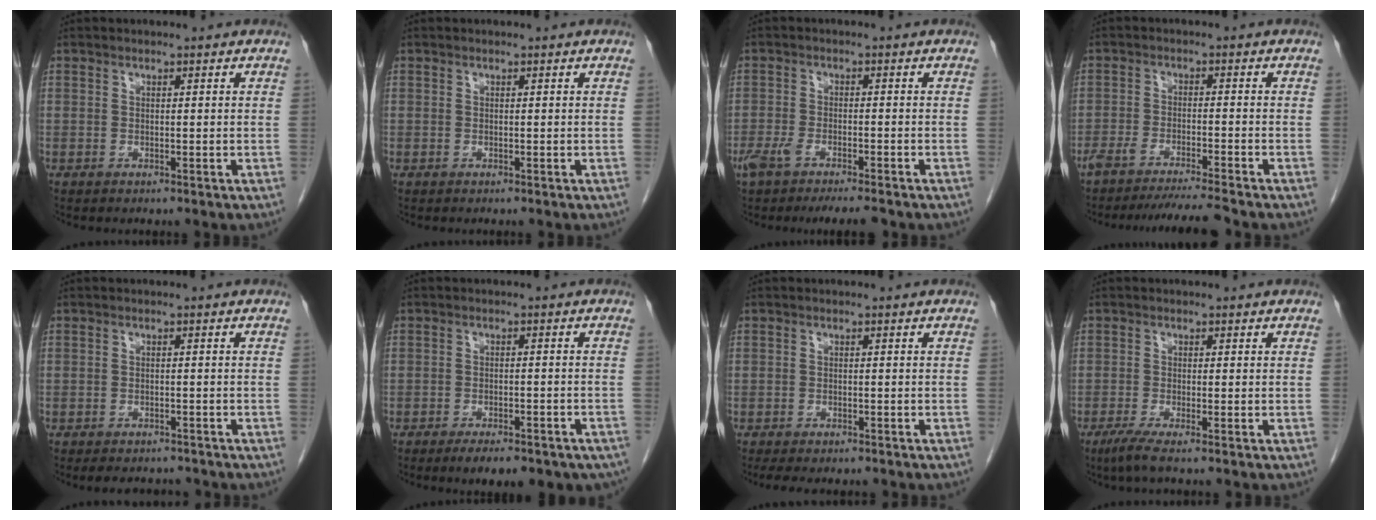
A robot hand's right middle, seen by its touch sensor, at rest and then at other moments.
{"total": 0.0}
{"total": 8.1, "force": [-6.3, 1.3, 4.8], "torque": [-0.076, -0.010, -0.098]}
{"total": 8.1, "force": [-7.4, -1.3, 3.1], "torque": [-0.029, -0.015, -0.118]}
{"total": 5.4, "force": [-4.8, 1.9, 1.5], "torque": [-0.014, -0.001, -0.062]}
{"total": 10.4, "force": [-7.9, 3.4, 5.7], "torque": [-0.056, 0.002, -0.098]}
{"total": 5.8, "force": [-4.9, 1.9, 2.6], "torque": [-0.031, -0.007, -0.068]}
{"total": 2.6, "force": [-1.7, -0.2, 2.0], "torque": [-0.045, -0.011, -0.037]}